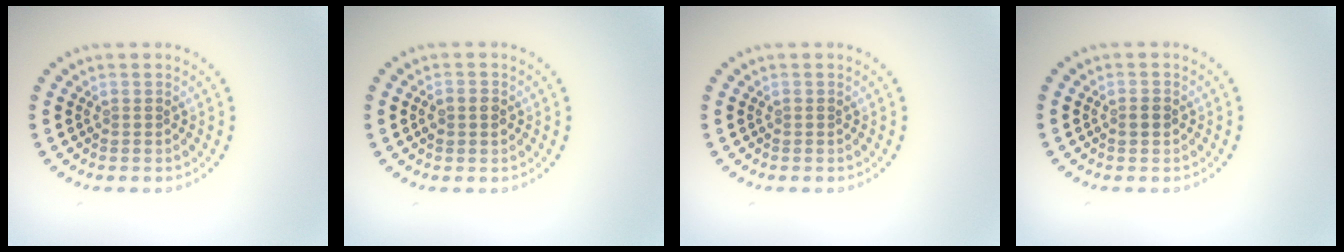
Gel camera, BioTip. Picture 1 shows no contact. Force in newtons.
{"total": 1.5, "press": 1.4, "slide": 0.1}
{"total": 0.0}
{"total": 1.3, "press": 1.3, "slide": 0.0}